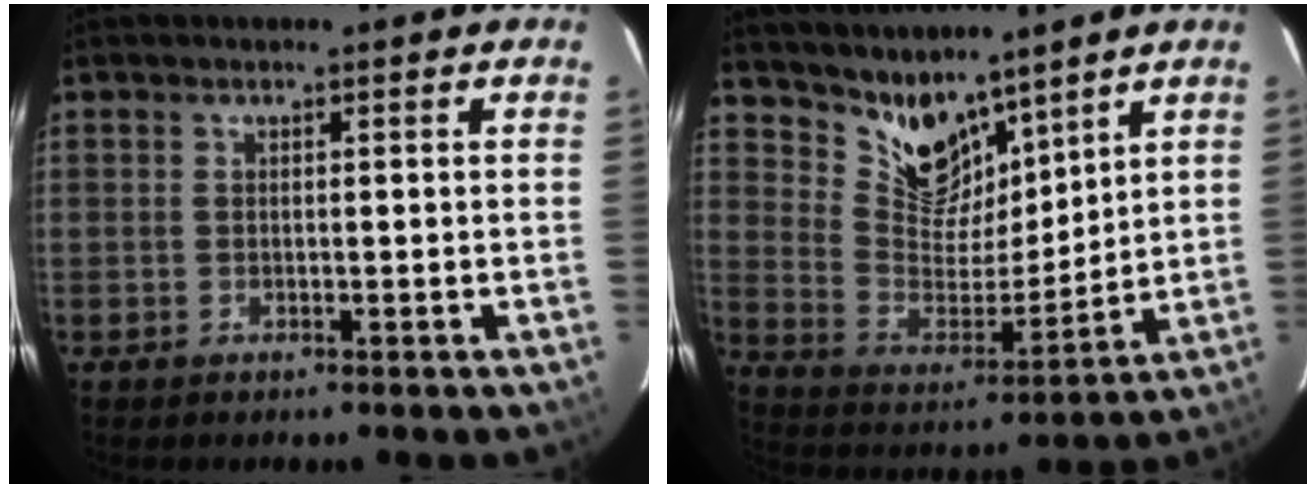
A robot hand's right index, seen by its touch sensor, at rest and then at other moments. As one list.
[{"total": 11.2, "force": [9.2, 5.2, 3.8], "torque": [-0.070, -0.005, 0.183]}]